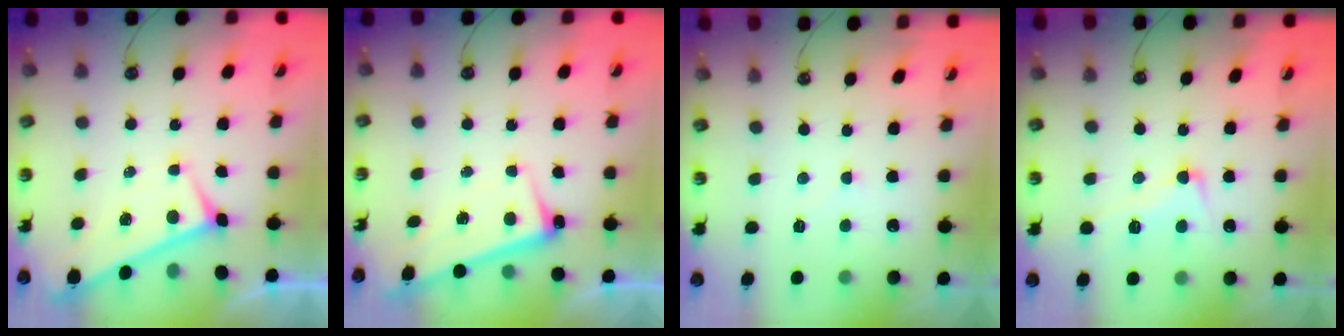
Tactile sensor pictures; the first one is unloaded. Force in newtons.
{"total": 2.6, "press": 2.5, "slide": 0.7}
{"total": 5.5, "press": 5.5, "slide": 0.3}
{"total": 4.8, "press": 4.7, "slide": 1.3}